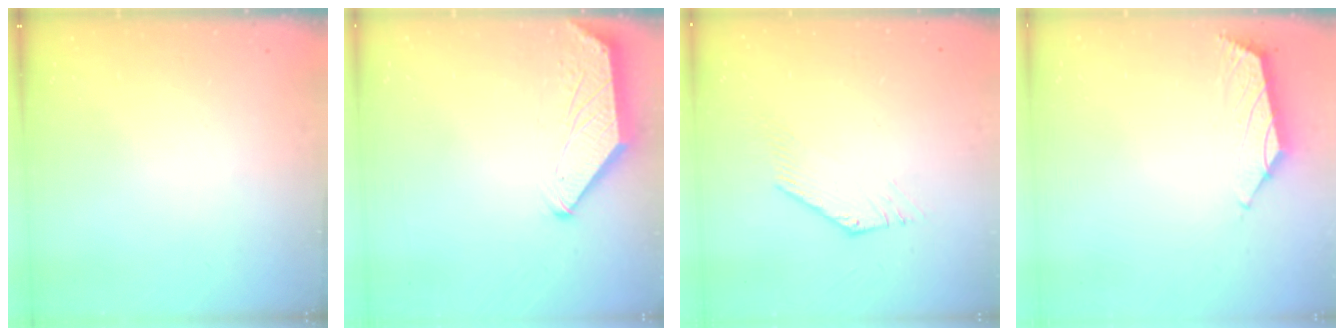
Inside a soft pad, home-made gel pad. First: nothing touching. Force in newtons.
{"total": 0.8, "press": 0.7, "slide": 0.3}
{"total": 0.9, "press": 0.8, "slide": 0.4}
{"total": 1.5, "press": 1.4, "slide": 0.7}